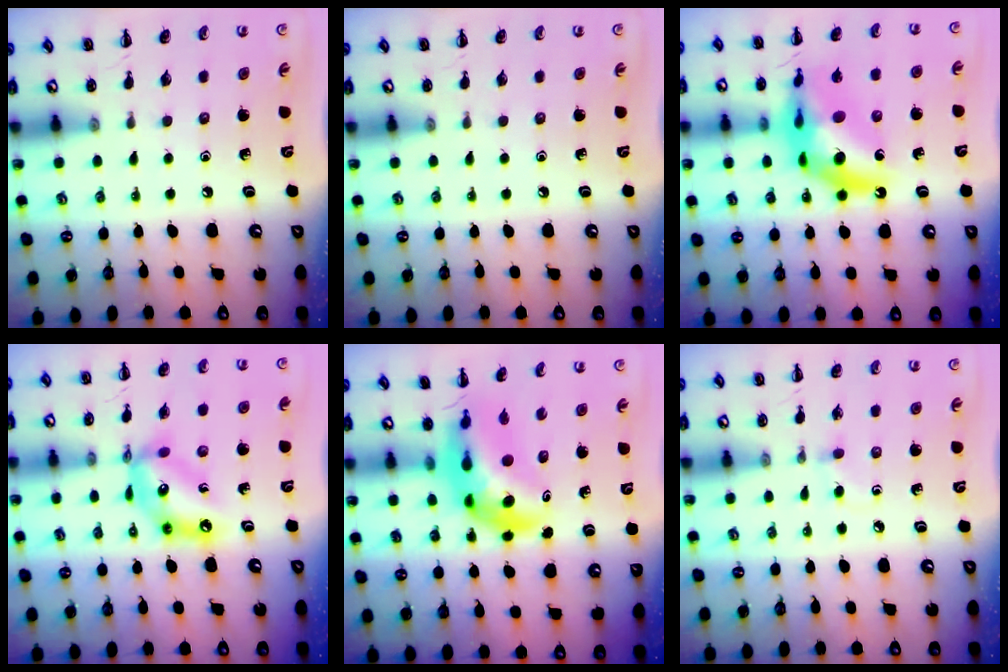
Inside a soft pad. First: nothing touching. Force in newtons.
{"total": 0.0}
{"total": 16.2, "press": 15.6, "slide": 4.4}
{"total": 13.5, "press": 13.0, "slide": 3.6}
{"total": 7.2, "press": 6.8, "slide": 2.3}
{"total": 3.9, "press": 3.6, "slide": 1.5}